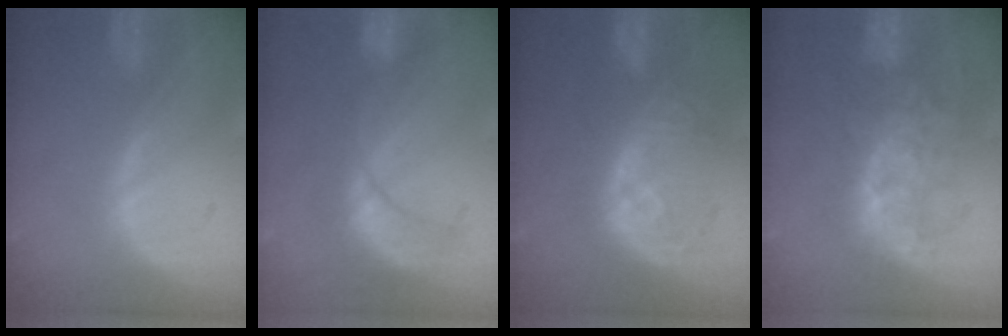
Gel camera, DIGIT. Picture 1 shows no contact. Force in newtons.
{"total": 8.4, "press": 7.8, "slide": 3.1}
{"total": 8.4, "press": 8.4, "slide": 1.0}
{"total": 8.7, "press": 8.1, "slide": 3.1}